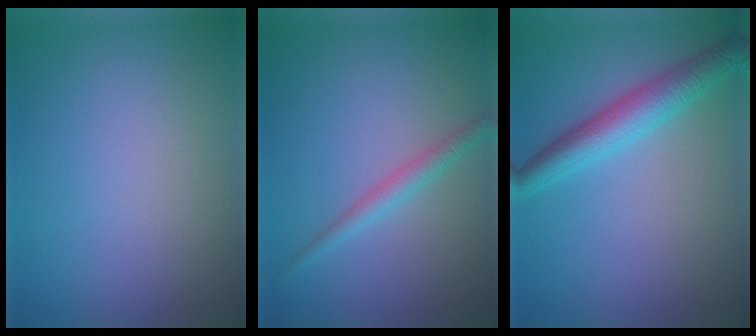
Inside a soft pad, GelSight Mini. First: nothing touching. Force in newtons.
{"total": 1.8, "press": 1.8, "slide": 0.1}
{"total": 4.3, "press": 4.3, "slide": 0.1}